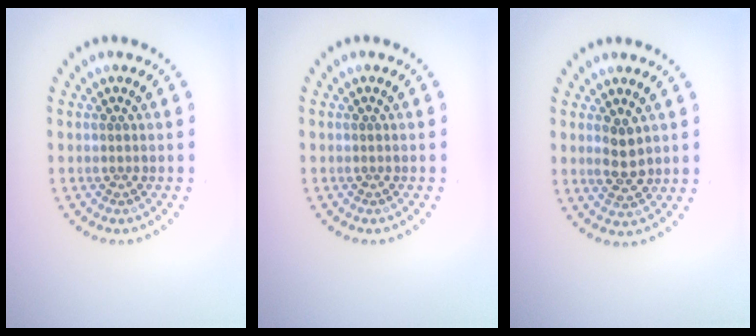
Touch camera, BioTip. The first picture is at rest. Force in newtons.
{"total": 0.0}
{"total": 2.3, "press": 2.3, "slide": 0.5}